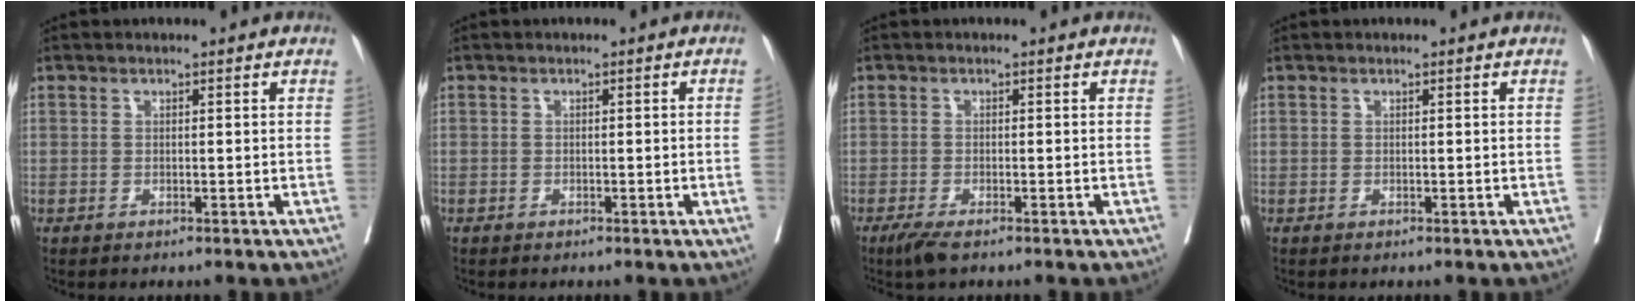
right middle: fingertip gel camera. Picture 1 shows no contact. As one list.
[{"total": 1.0, "force": [-0.2, 0.0, 1.0], "torque": [-0.015, 0.005, -0.001]}, {"total": 2.7, "force": [-1.9, 0.5, 1.8], "torque": [-0.035, -0.007, -0.035]}, {"total": 0.0}]